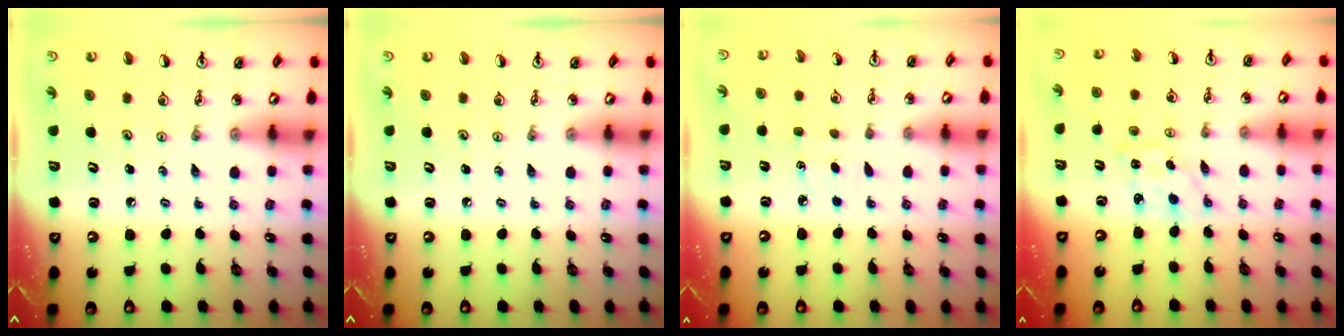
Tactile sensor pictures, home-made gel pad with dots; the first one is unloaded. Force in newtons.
{"total": 0.0}
{"total": 2.0, "press": 2.0, "slide": 0.3}
{"total": 1.7, "press": 1.7, "slide": 0.3}